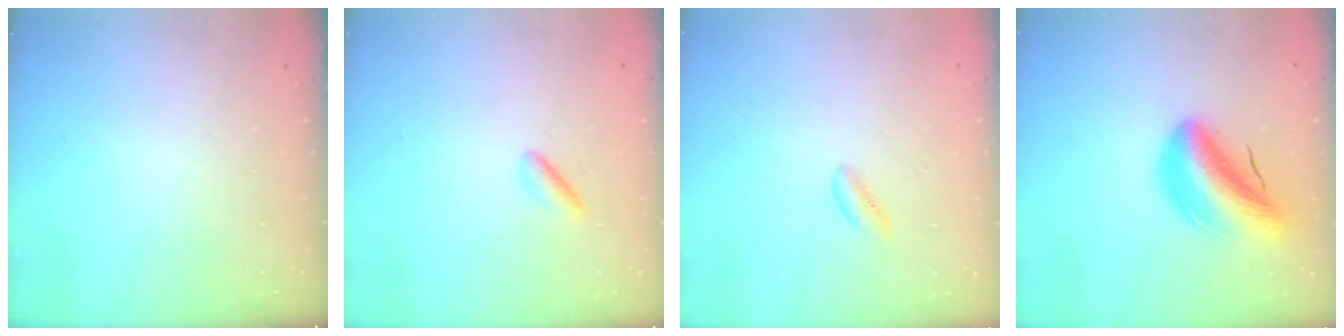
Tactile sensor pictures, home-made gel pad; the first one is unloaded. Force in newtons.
{"total": 3.3, "press": 3.1, "slide": 1.0}
{"total": 0.5, "press": 0.4, "slide": 0.4}
{"total": 12.0, "press": 11.4, "slide": 3.8}